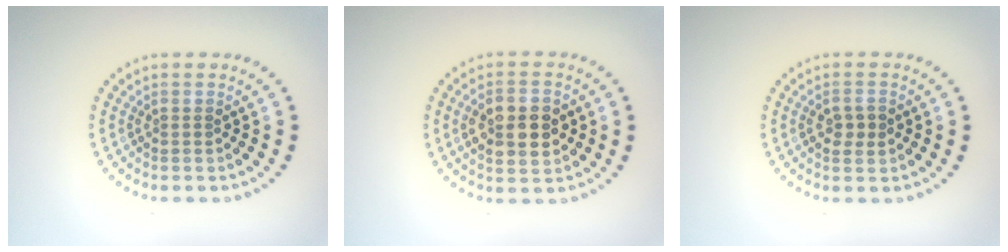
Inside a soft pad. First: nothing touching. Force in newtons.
{"total": 4.8, "press": 4.8, "slide": 0.1}
{"total": 1.9, "press": 1.9, "slide": 0.2}